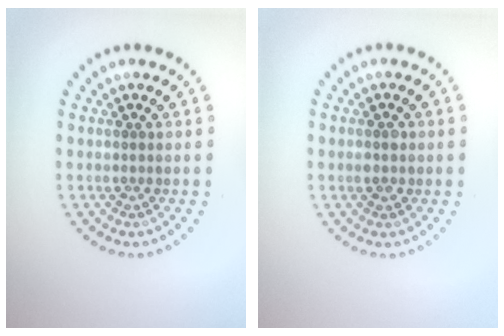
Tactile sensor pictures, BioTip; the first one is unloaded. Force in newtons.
{"total": 1.4, "press": 1.4, "slide": 0.1}